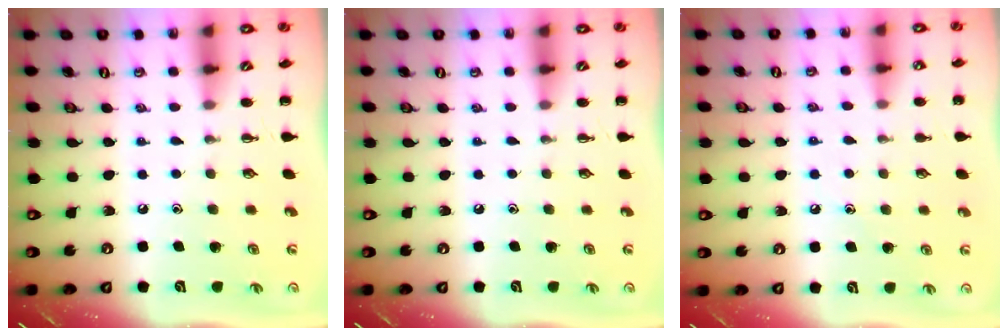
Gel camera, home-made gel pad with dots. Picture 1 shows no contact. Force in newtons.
{"total": 0.0}
{"total": 6.7, "press": 6.3, "slide": 2.1}